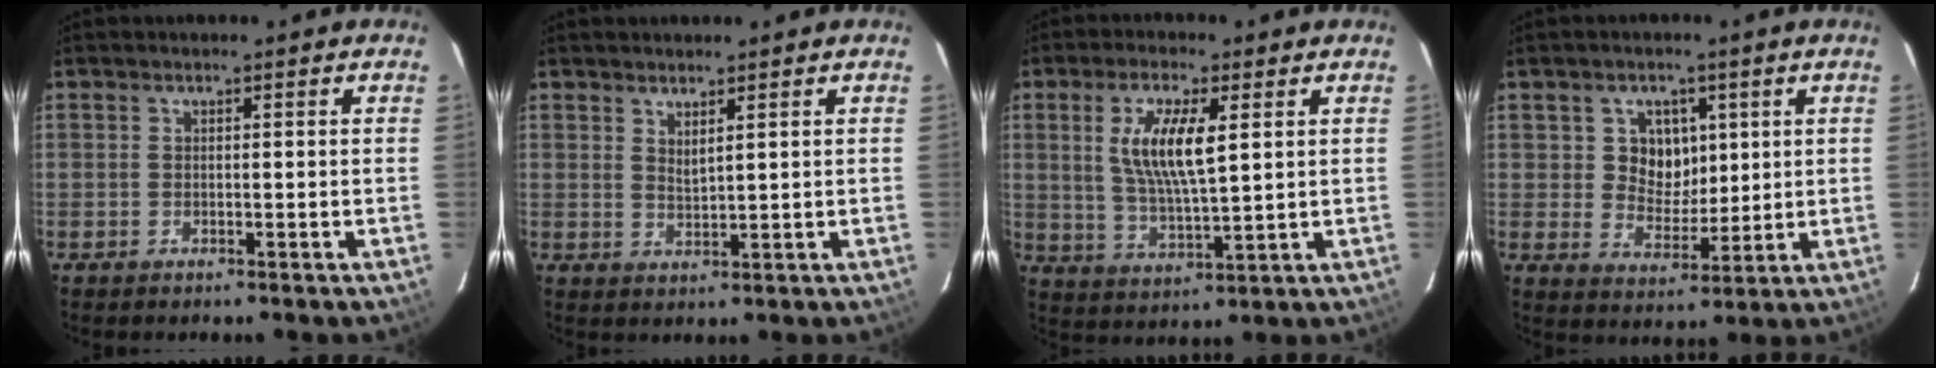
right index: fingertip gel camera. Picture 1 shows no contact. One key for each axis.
{"total": 2.2, "fx": 1.6, "fy": 0.4, "fz": 1.5, "tx": -0.026, "ty": -0.003, "tz": 0.027}
{"total": 10.1, "fx": 2.8, "fy": 2.7, "fz": 9.3, "tx": -0.179, "ty": 0.000, "tz": 0.056}
{"total": 6.9, "fx": 2.0, "fy": 6.0, "fz": 2.7, "tx": -0.044, "ty": 0.006, "tz": 0.042}